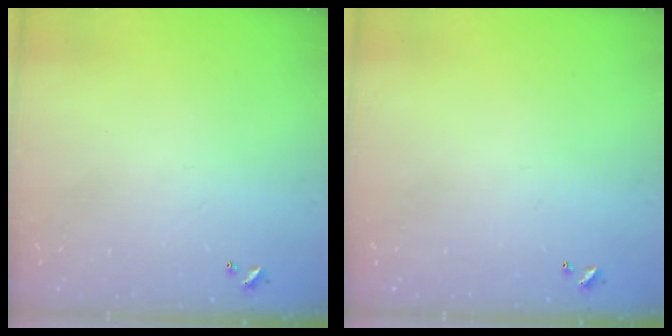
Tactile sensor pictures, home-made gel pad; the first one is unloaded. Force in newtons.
{"total": 0.0}